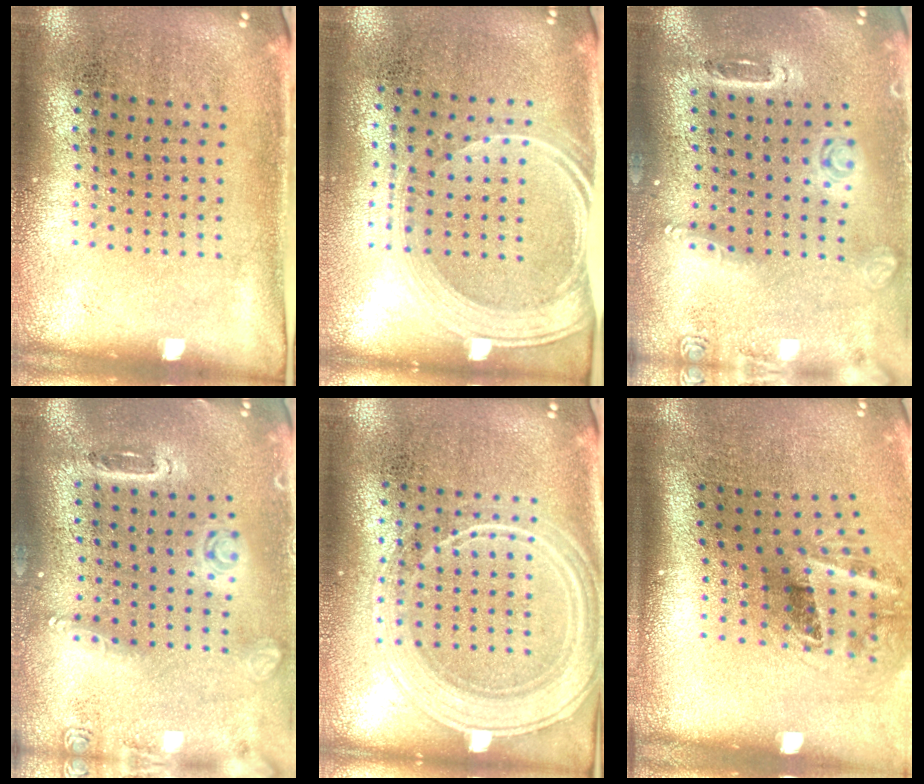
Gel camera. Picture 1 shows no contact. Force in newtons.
{"total": 2.0, "press": 1.7, "slide": 1.1}
{"total": 1.5, "press": 1.5, "slide": 0.2}
{"total": 1.5, "press": 1.5, "slide": 0.2}
{"total": 3.4, "press": 3.3, "slide": 0.6}
{"total": 2.2, "press": 1.3, "slide": 1.7}